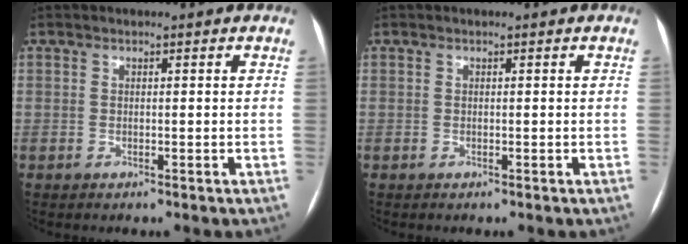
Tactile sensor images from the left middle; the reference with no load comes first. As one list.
[{"total": 0.0}]